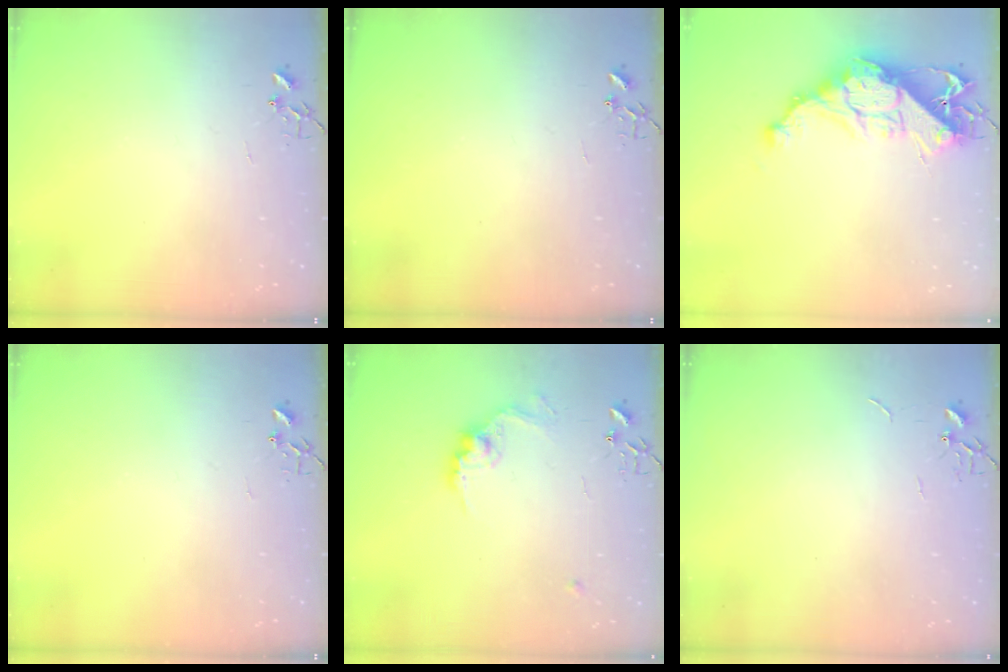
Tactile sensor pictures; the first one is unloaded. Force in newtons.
{"total": 0.0}
{"total": 15.7, "press": 15.7, "slide": 1.5}
{"total": 0.0}
{"total": 11.1, "press": 11.1, "slide": 0.5}
{"total": 0.8, "press": 0.8, "slide": 0.2}